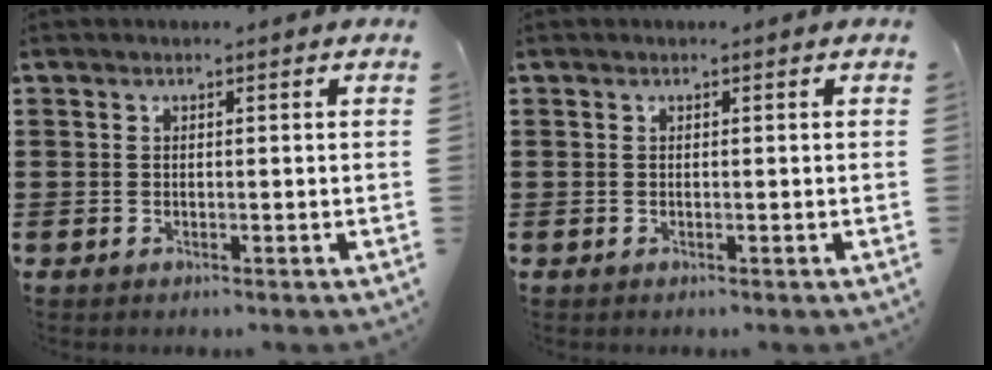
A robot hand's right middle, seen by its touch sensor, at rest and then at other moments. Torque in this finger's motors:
{"motor_torque": [0.04, -0.05, 0.00, 0.01]}